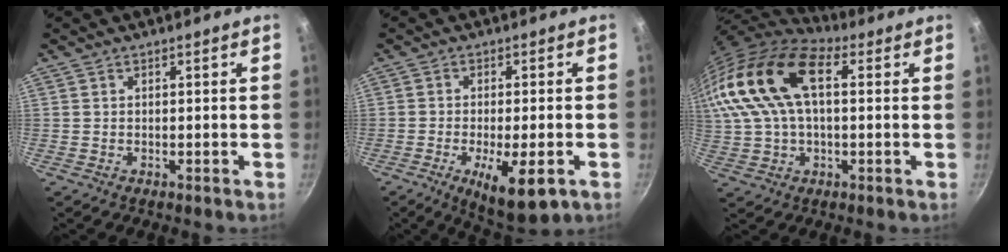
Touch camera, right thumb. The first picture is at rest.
{"total": 10.4, "force": [-3.9, 3.3, 9.1], "torque": [-0.143, 0.000, -0.053]}
{"total": 23.5, "force": [6.0, 13.6, 18.2], "torque": [-0.384, 0.031, 0.099]}